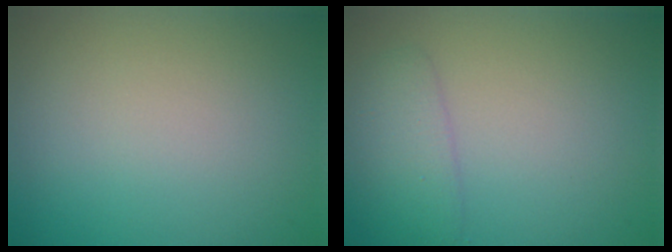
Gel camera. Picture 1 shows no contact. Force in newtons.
{"total": 2.3, "press": 2.3, "slide": 0.1}